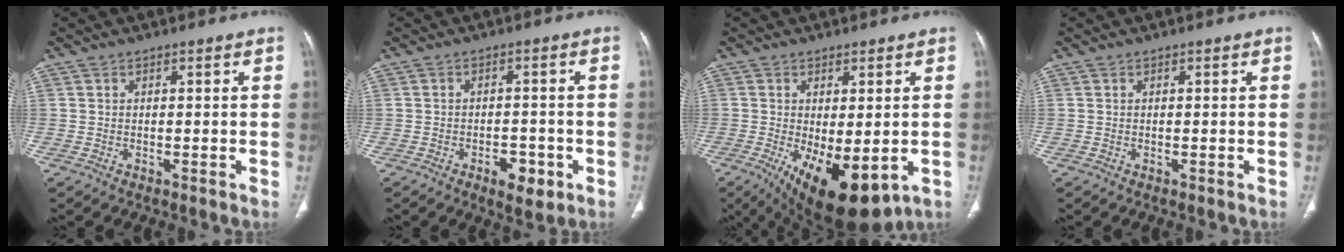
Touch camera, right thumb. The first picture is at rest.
{"total": 5.5, "force": [-2.7, 2.8, 4.0], "torque": [-0.043, 0.009, -0.033]}
{"total": 14.1, "force": [-4.6, 6.1, 11.8], "torque": [-0.179, -0.019, -0.049]}
{"total": 0.0}